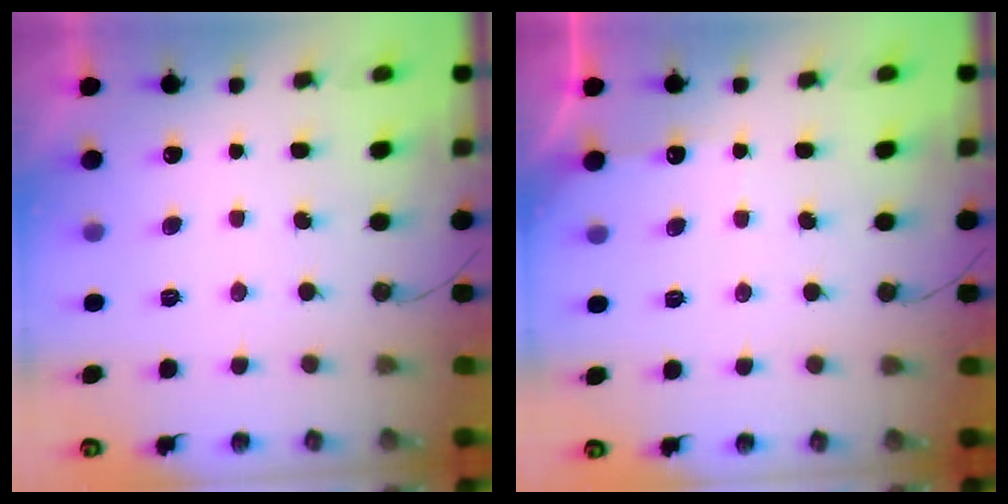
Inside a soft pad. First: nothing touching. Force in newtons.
{"total": 2.8, "press": 2.8, "slide": 0.4}